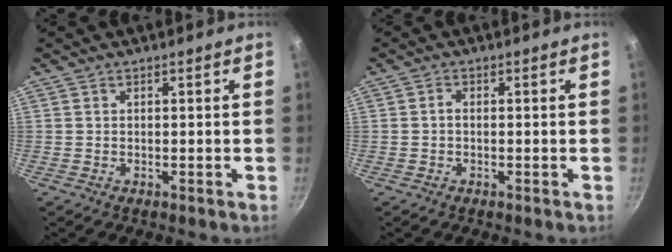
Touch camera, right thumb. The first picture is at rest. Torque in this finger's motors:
{"motor_torque": [0.02, -0.18, 0.03, 0.04, 0.04]}